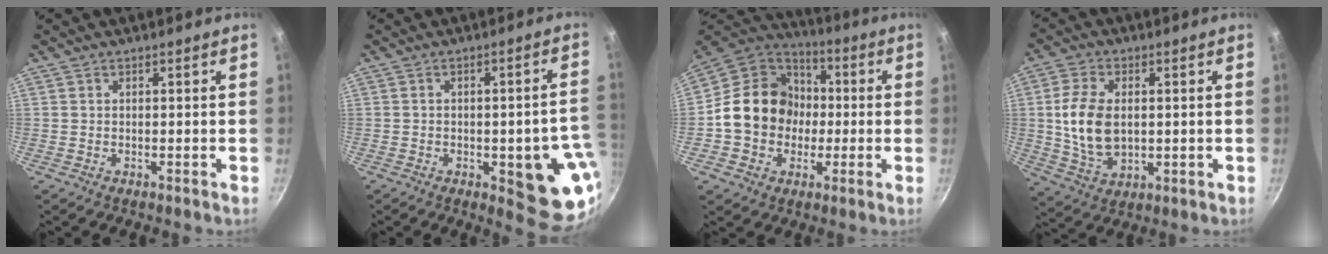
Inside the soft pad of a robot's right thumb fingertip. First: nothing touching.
{"total": 14.5, "force": [-3.4, 5.4, 13.0], "torque": [-0.099, 0.014, -0.041]}
{"total": 17.3, "force": [-0.8, 14.8, 8.9], "torque": [-0.123, 0.039, -0.024]}
{"total": 11.4, "force": [0.9, 7.1, 8.9], "torque": [-0.165, -0.006, 0.024]}